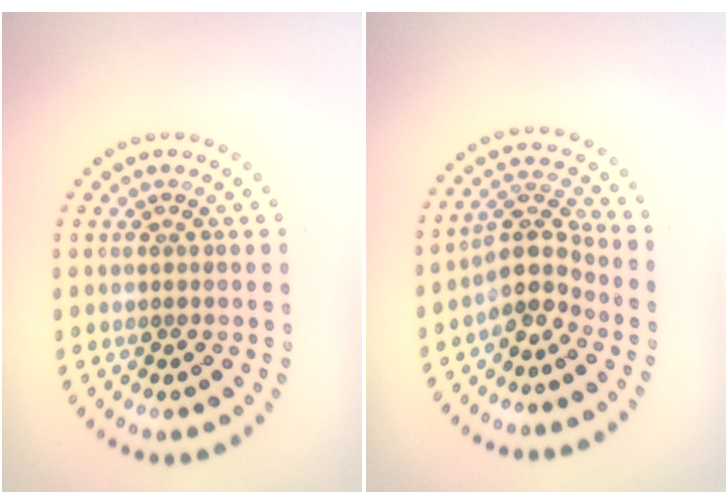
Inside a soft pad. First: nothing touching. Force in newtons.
{"total": 3.7, "press": 3.0, "slide": 2.2}